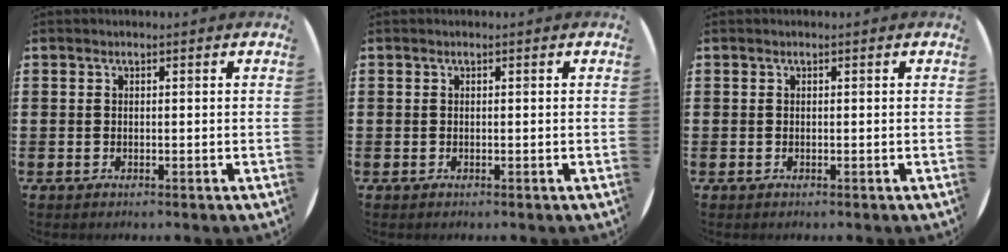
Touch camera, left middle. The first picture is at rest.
{"total": 0.0}
{"total": 0.0}